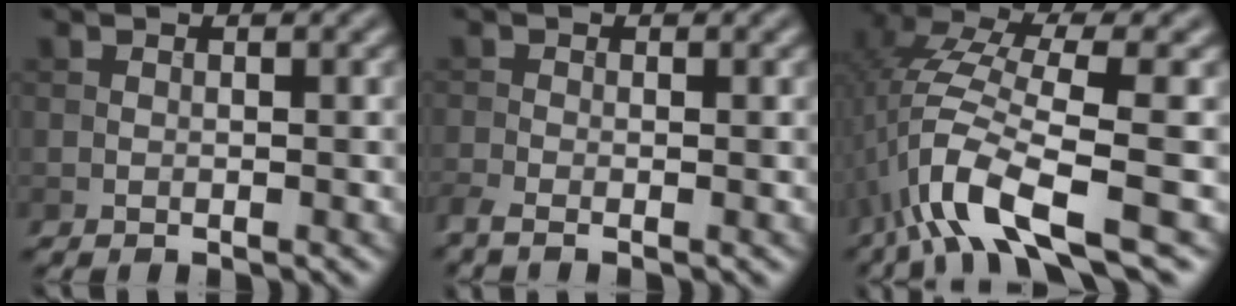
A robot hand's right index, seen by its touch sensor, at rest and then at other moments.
{"total": 1.9, "force": [-1.4, 0.4, 1.2], "torque": [-0.033, -0.017, -0.036]}
{"total": 8.6, "force": [-3.2, 2.0, 7.7], "torque": [-0.148, 0.014, -0.070]}